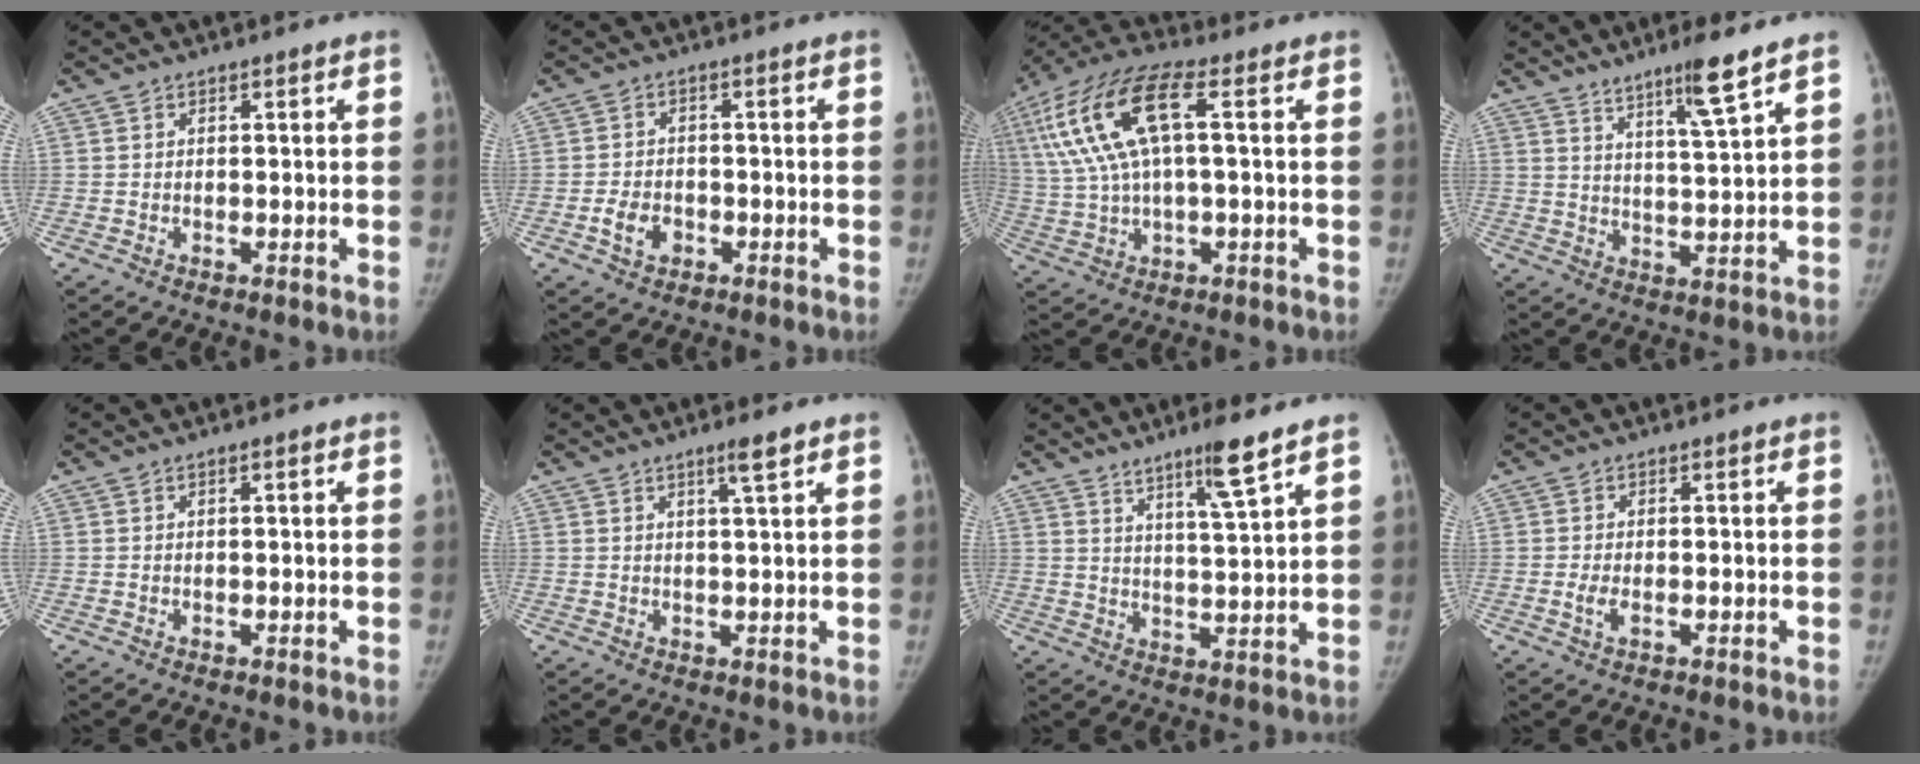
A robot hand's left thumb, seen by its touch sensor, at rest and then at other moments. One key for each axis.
{"total": 4.4, "fx": -1.9, "fy": 3.1, "fz": 2.5, "tx": -0.038, "ty": 0.015, "tz": -0.032}
{"total": 17.0, "fx": 3.9, "fy": 6.2, "fz": 15.4, "tx": -0.339, "ty": 0.034, "tz": 0.073}
{"total": 7.8, "fx": 5.6, "fy": -0.2, "fz": 5.5, "tx": -0.091, "ty": -0.041, "tz": 0.097}
{"total": 0.8, "fx": 0.3, "fy": 0.2, "fz": 0.7, "tx": -0.013, "ty": 0.004, "tz": 0.005}
{"total": 3.3, "fx": 2.1, "fy": 0.0, "fz": 2.6, "tx": -0.045, "ty": -0.014, "tz": 0.038}
{"total": 7.6, "fx": 5.4, "fy": -0.2, "fz": 5.4, "tx": -0.088, "ty": -0.040, "tz": 0.094}
{"total": 2.0, "fx": -0.5, "fy": 0.9, "fz": 1.8, "tx": -0.042, "ty": -0.002, "tz": -0.011}